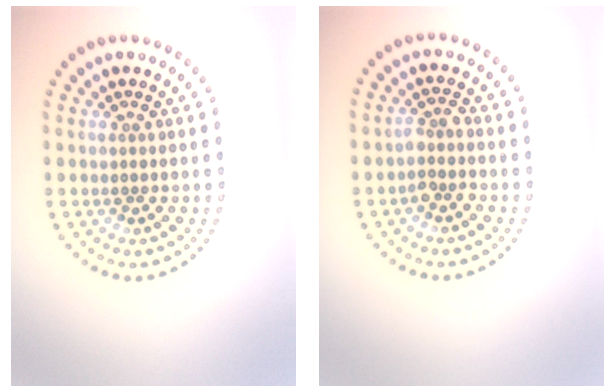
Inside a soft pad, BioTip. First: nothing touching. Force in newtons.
{"total": 1.7, "press": 1.4, "slide": 1.0}